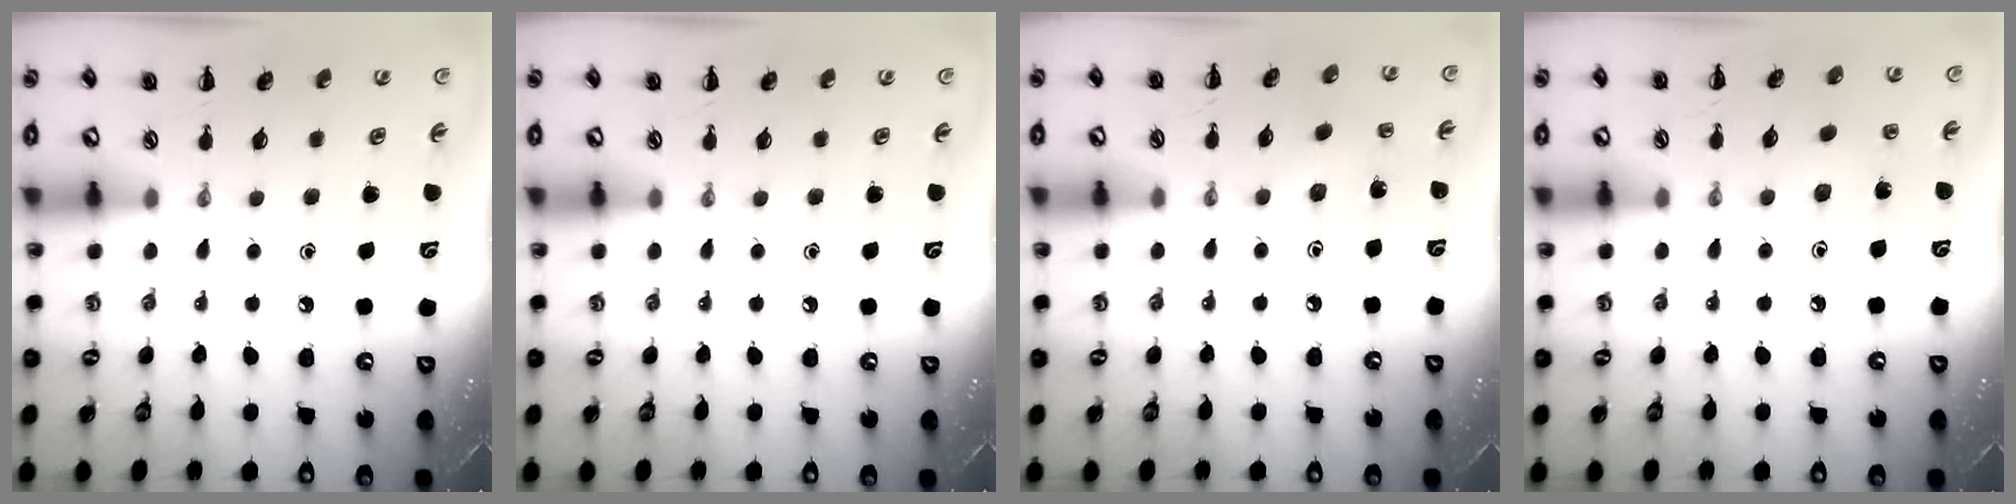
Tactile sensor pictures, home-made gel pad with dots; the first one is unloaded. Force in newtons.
{"total": 0.0}
{"total": 2.4, "press": 2.2, "slide": 0.8}
{"total": 5.8, "press": 5.5, "slide": 1.7}